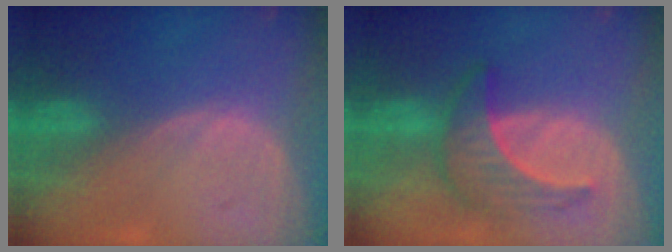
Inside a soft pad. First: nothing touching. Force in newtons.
{"total": 6.4, "press": 6.3, "slide": 1.1}